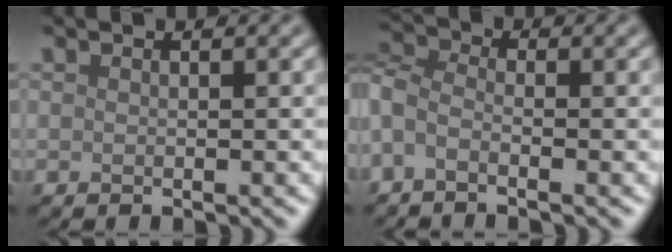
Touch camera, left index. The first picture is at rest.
{"total": 3.0, "force": [-0.6, 1.8, 2.4], "torque": [-0.055, 0.004, -0.027]}